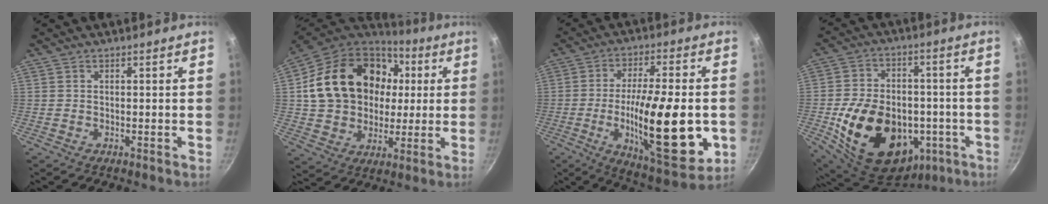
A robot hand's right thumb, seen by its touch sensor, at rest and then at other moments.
{"total": 25.0, "force": [4.5, 19.3, 15.2], "torque": [-0.254, 0.029, 0.086]}
{"total": 23.1, "force": [-4.1, 7.2, 21.6], "torque": [-0.330, -0.001, -0.064]}
{"total": 24.8, "force": [-6.2, 17.5, 16.4], "torque": [-0.265, 0.038, -0.073]}